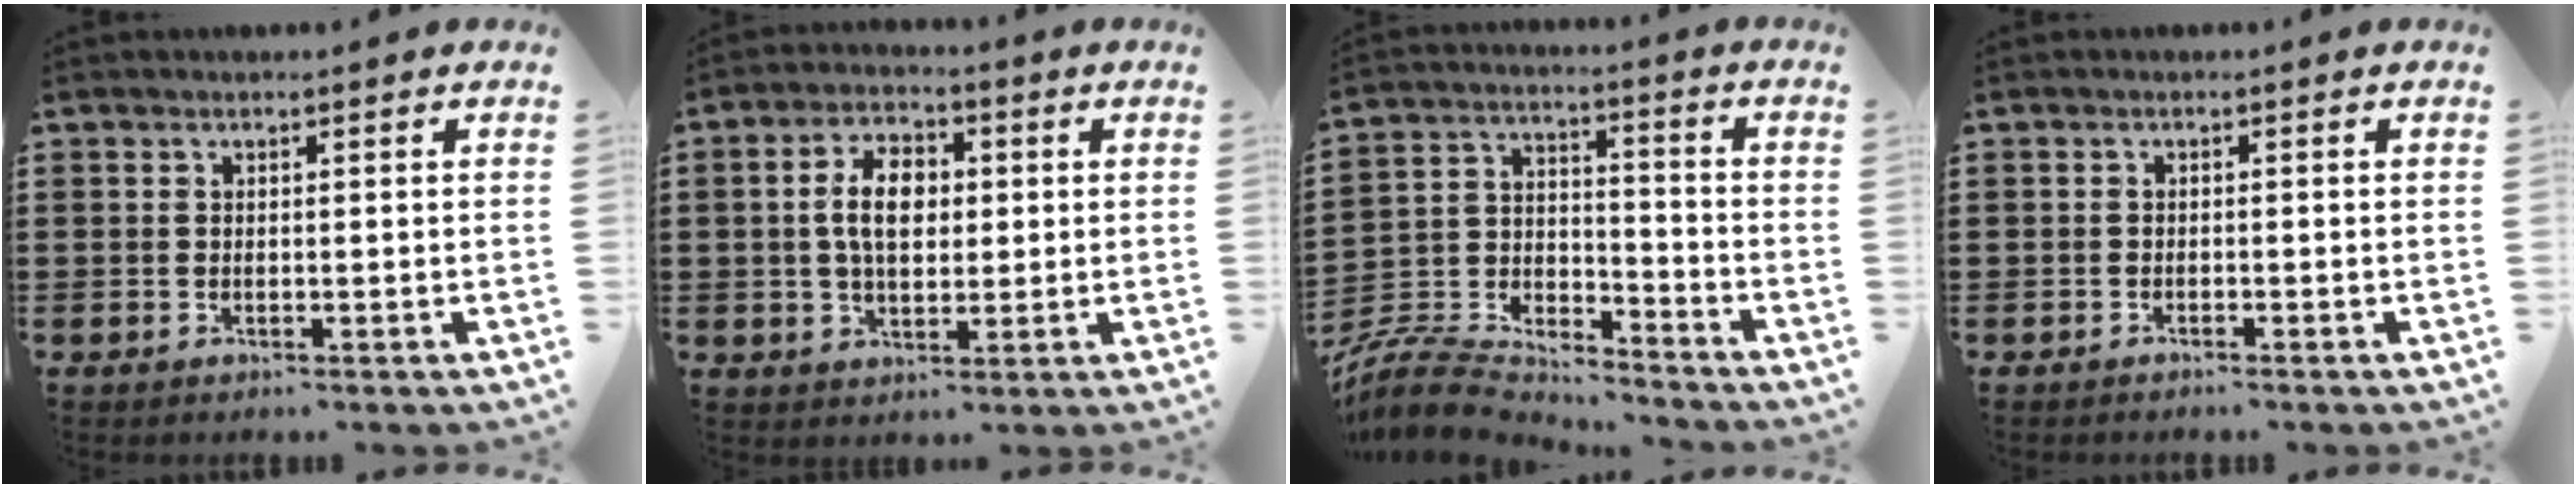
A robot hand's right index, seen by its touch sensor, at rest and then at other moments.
{"total": 7.2, "force": [0.5, 4.2, 5.8], "torque": [-0.118, 0.013, 0.003]}
{"total": 7.7, "force": [-7.4, 1.3, 1.5], "torque": [-0.050, -0.005, -0.152]}
{"total": 0.7, "force": [-0.6, -0.1, 0.1], "torque": [-0.004, -0.005, -0.012]}